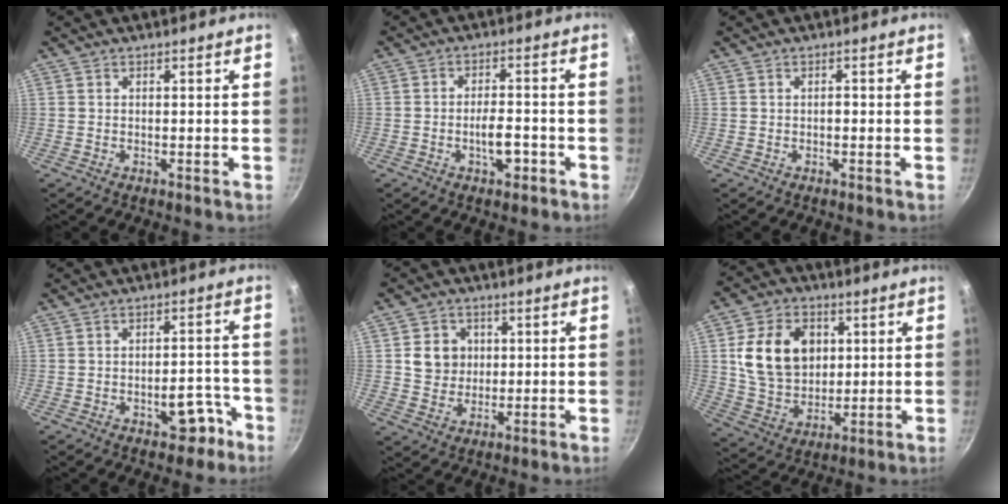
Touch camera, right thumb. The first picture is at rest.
{"total": 5.0, "force": [-2.0, 2.4, 3.8], "torque": [-0.051, 0.019, -0.031]}
{"total": 0.7, "force": [-0.2, 0.4, 0.5], "torque": [-0.005, 0.002, -0.006]}
{"total": 6.6, "force": [-3.7, 3.7, 4.0], "torque": [-0.028, 0.045, -0.046]}
{"total": 7.2, "force": [1.2, 6.6, 2.7], "torque": [-0.010, 0.000, 0.021]}
{"total": 15.6, "force": [3.5, 11.8, 9.6], "torque": [-0.135, -0.005, 0.069]}